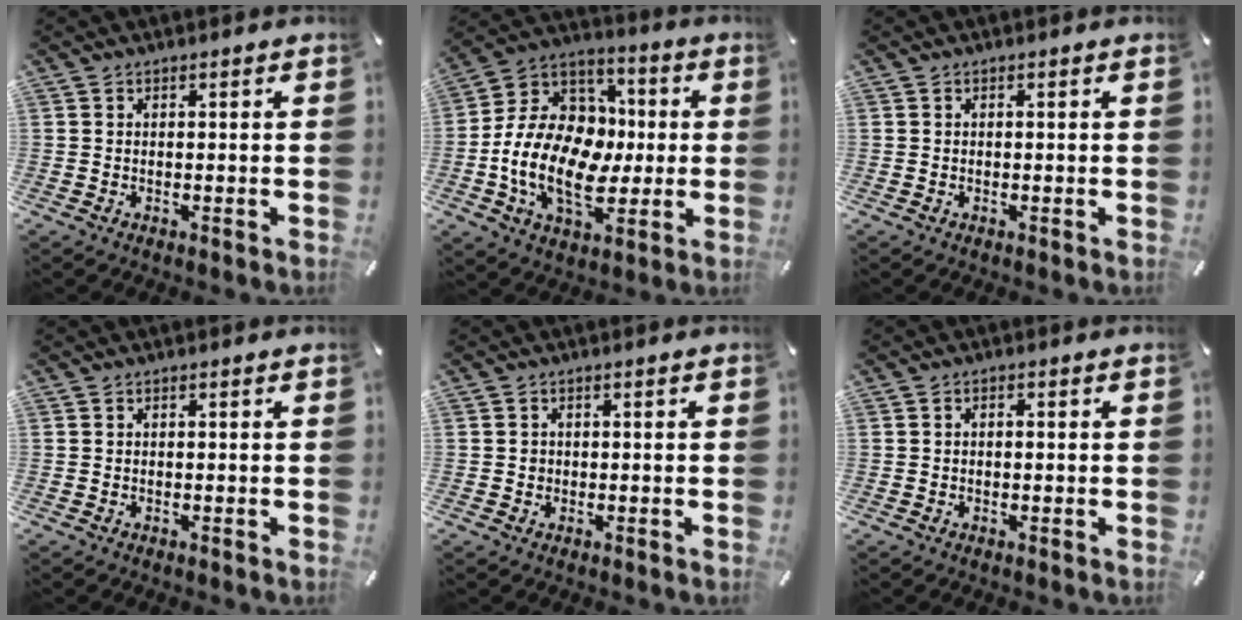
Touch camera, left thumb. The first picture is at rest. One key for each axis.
{"total": 18.9, "fx": -3.6, "fy": 13.6, "fz": 12.7, "tx": -0.271, "ty": 0.006, "tz": -0.062}
{"total": 0.0}
{"total": 0.0}
{"total": 1.2, "fx": -0.2, "fy": 1.2, "fz": 0.3, "tx": -0.004, "ty": 0.006, "tz": -0.007}
{"total": 1.0, "fx": -0.2, "fy": 0.7, "fz": 0.7, "tx": -0.013, "ty": 0.004, "tz": -0.005}